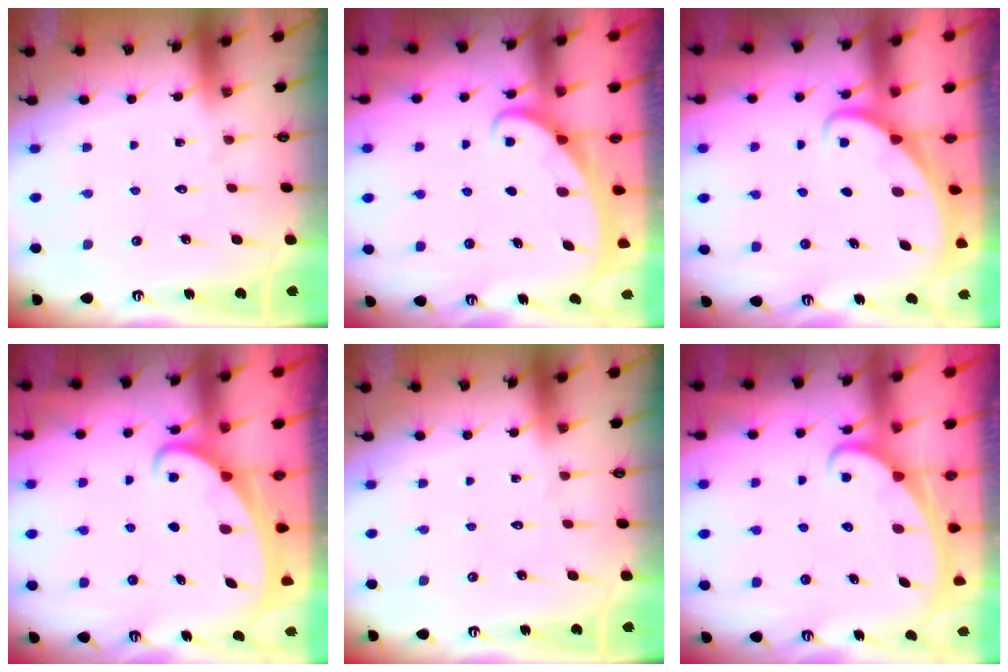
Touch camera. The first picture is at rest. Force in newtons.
{"total": 2.3, "press": 2.2, "slide": 0.3}
{"total": 1.9, "press": 1.9, "slide": 0.1}
{"total": 2.5, "press": 2.5, "slide": 0.4}
{"total": 0.0}
{"total": 2.5, "press": 2.5, "slide": 0.4}